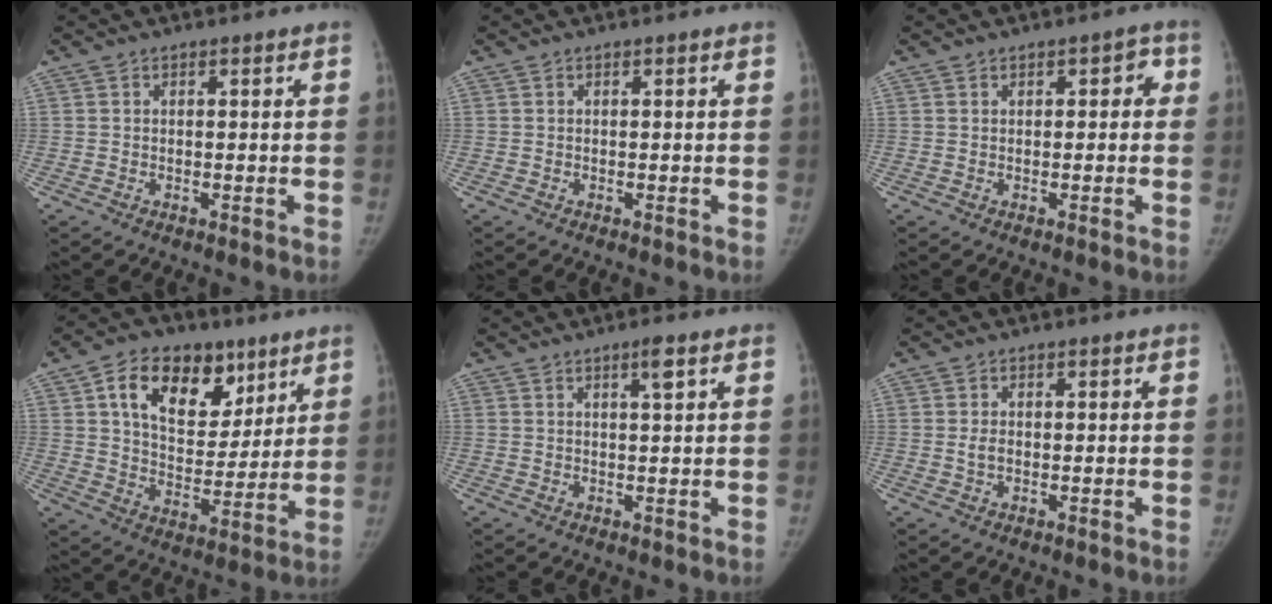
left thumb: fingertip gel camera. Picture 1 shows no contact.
{"total": 0.0}
{"total": 2.6, "force": [0.5, 1.8, 1.8], "torque": [-0.001, 0.006, -0.001]}
{"total": 18.0, "force": [8.6, 11.6, 10.8], "torque": [-0.133, -0.025, 0.146]}
{"total": 2.4, "force": [1.2, 0.3, 2.1], "torque": [-0.033, -0.004, 0.020]}
{"total": 1.9, "force": [-0.2, 1.3, 1.3], "torque": [-0.026, 0.003, -0.003]}